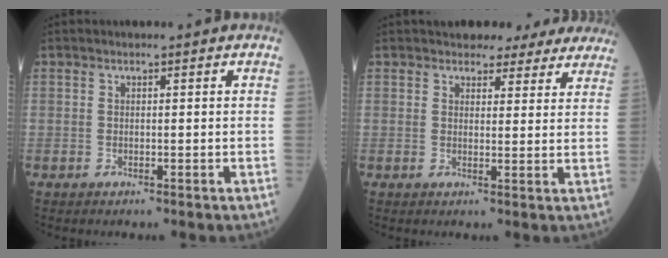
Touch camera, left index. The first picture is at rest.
{"total": 9.1, "force": [8.2, 3.5, 1.9], "torque": [-0.001, 0.008, 0.078]}